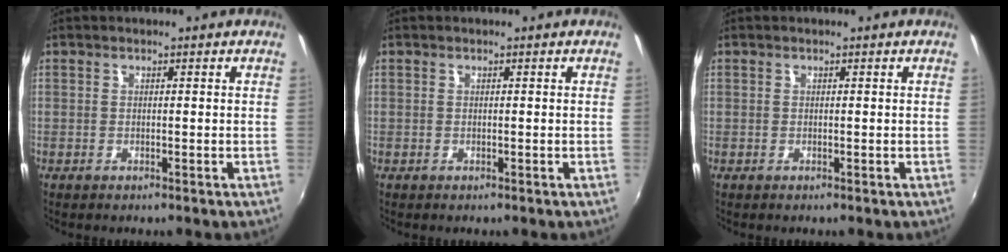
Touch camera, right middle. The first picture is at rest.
{"total": 0.0}
{"total": 0.0}